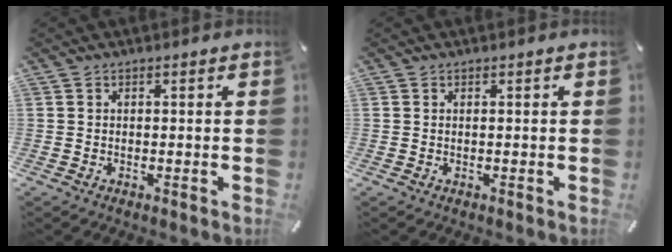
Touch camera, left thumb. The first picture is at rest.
{"total": 0.0}